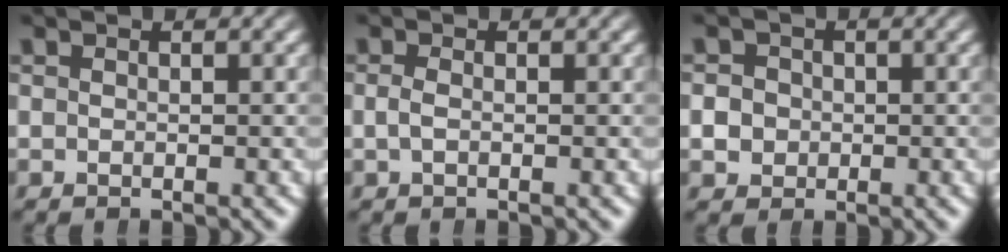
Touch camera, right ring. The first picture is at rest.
{"total": 0.7, "force": [-0.4, 0.2, 0.6], "torque": [-0.022, -0.009, -0.002]}
{"total": 2.8, "force": [-0.4, 2.7, 0.7], "torque": [-0.017, -0.008, -0.003]}